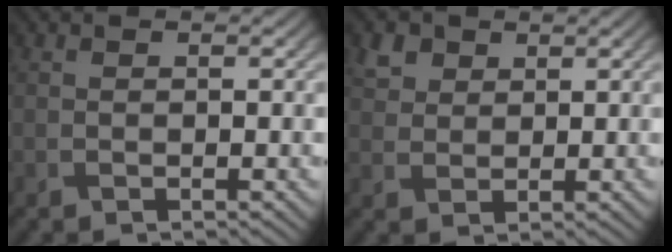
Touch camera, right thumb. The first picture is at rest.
{"total": 3.0, "force": [1.7, 2.2, 1.2], "torque": [-0.034, -0.001, 0.034]}